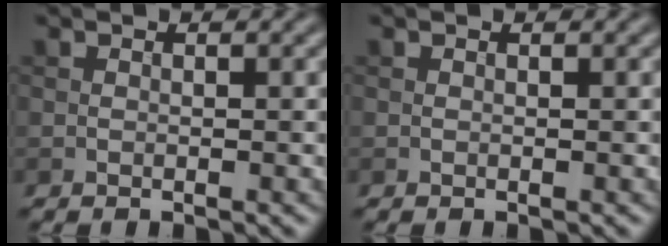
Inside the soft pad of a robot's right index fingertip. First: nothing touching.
{"total": 0.0}